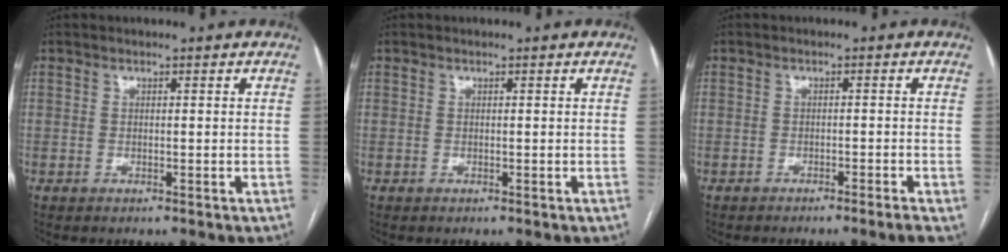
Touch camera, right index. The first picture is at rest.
{"total": 0.0}
{"total": 3.0, "force": [-2.0, 0.1, 2.3], "torque": [-0.025, -0.002, -0.028]}